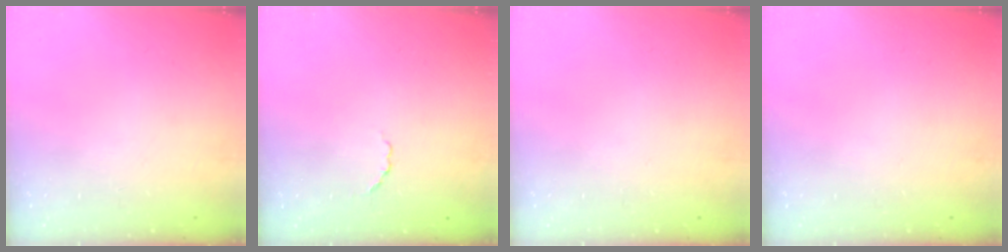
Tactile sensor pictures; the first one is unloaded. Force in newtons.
{"total": 2.4, "press": 2.2, "slide": 1.0}
{"total": 0.0}
{"total": 0.0}